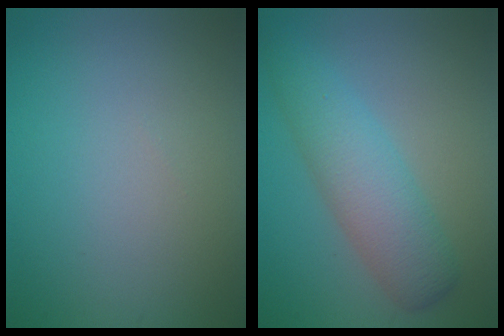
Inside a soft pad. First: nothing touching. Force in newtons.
{"total": 4.9, "press": 4.9, "slide": 0.1}